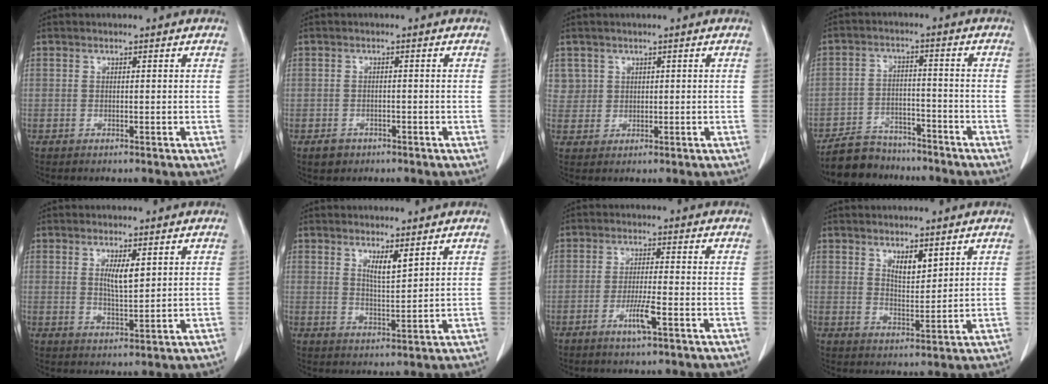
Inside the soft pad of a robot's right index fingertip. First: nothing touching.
{"total": 2.2, "force": [-1.4, 1.7, 0.5], "torque": [-0.011, 0.003, -0.018]}
{"total": 2.8, "force": [1.3, 2.5, -0.3], "torque": [0.023, 0.004, 0.018]}
{"total": 8.4, "force": [-7.6, 3.5, 1.4], "torque": [-0.030, 0.003, -0.134]}
{"total": 4.3, "force": [1.5, 1.0, 3.9], "torque": [-0.072, -0.005, 0.028]}
{"total": 3.7, "force": [2.2, 0.5, 2.9], "torque": [-0.052, -0.009, 0.042]}
{"total": 4.5, "force": [-2.2, -0.1, 4.0], "torque": [-0.077, -0.008, -0.042]}
{"total": 4.1, "force": [2.5, 1.3, 2.9], "torque": [-0.052, -0.006, 0.047]}